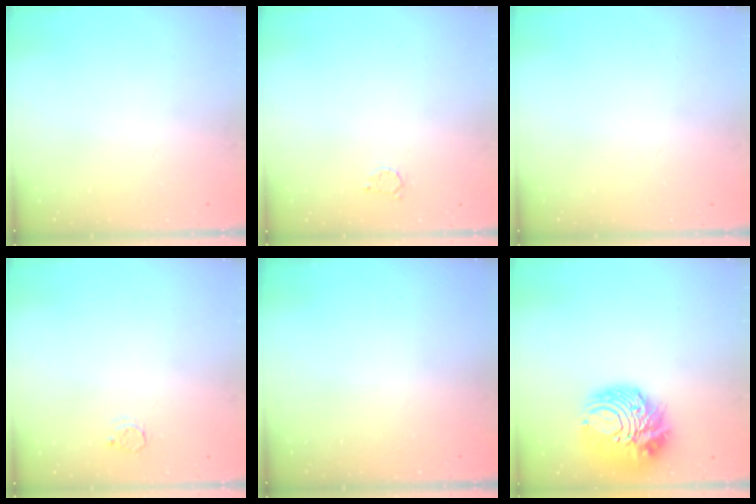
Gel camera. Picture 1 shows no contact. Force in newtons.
{"total": 2.4, "press": 2.4, "slide": 0.4}
{"total": 0.0}
{"total": 2.5, "press": 2.5, "slide": 0.3}
{"total": 0.0}
{"total": 15.1, "press": 15.0, "slide": 1.5}